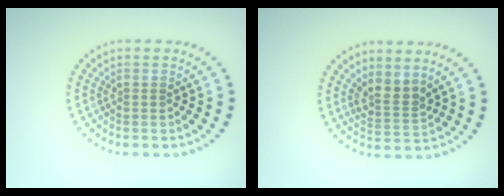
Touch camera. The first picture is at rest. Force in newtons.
{"total": 2.5, "press": 1.8, "slide": 1.7}